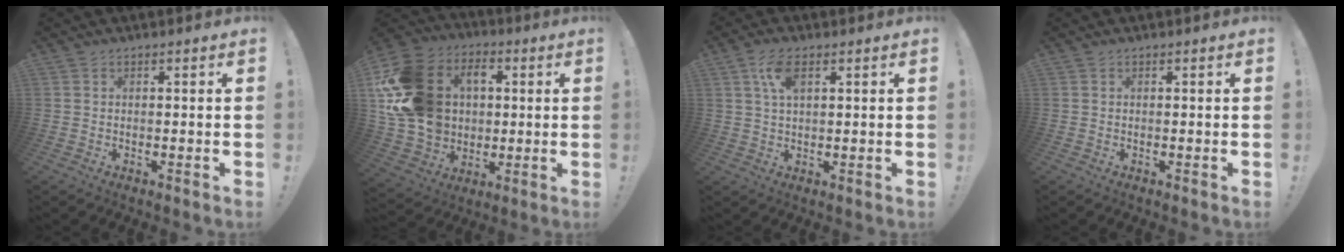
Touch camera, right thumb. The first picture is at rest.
{"total": 21.9, "force": [2.8, 17.8, 12.5], "torque": [-0.235, 0.001, 0.075]}
{"total": 6.2, "force": [2.5, 3.2, 4.6], "torque": [-0.078, 0.001, 0.044]}
{"total": 0.0}